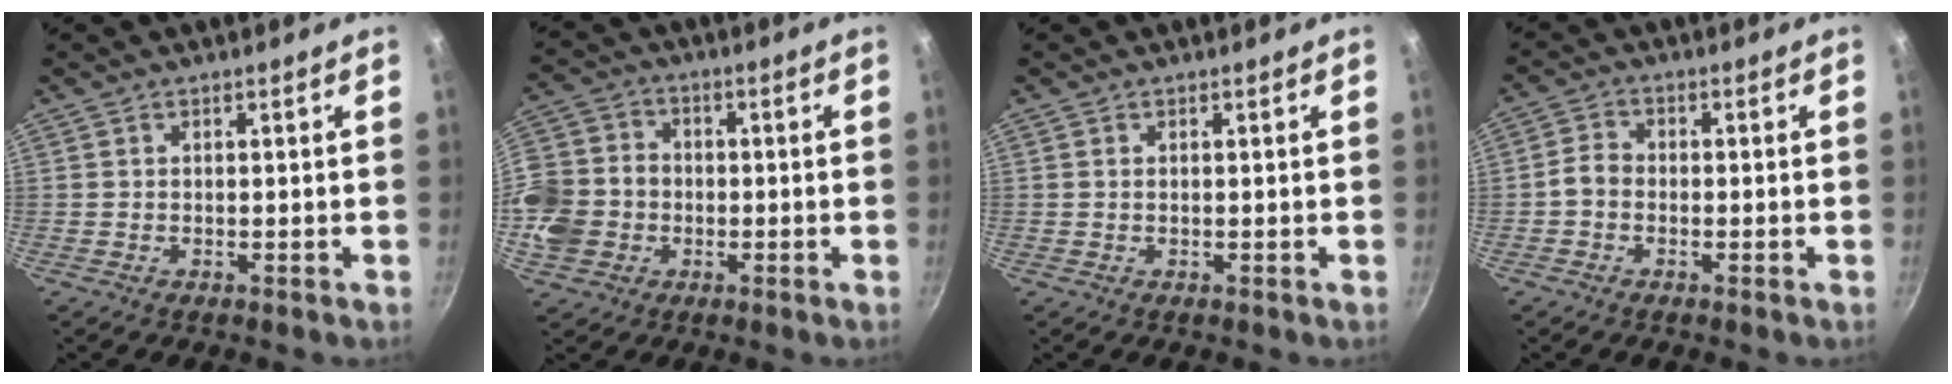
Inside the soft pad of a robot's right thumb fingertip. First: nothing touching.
{"total": 13.7, "force": [-2.7, 11.6, 6.8], "torque": [-0.141, 0.024, -0.049]}
{"total": 0.0}
{"total": 3.5, "force": [-0.9, 2.7, 2.1], "torque": [-0.034, 0.014, -0.025]}